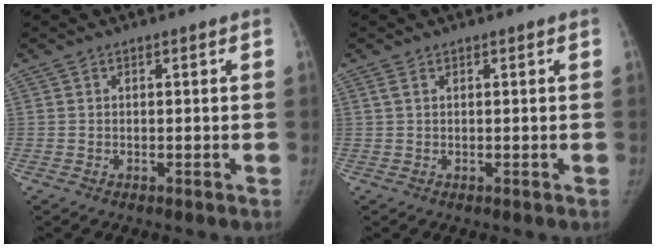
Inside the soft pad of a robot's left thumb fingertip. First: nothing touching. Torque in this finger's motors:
{"motor_torque": [0.24, -0.02, 0.38, -0.28, -0.01]}